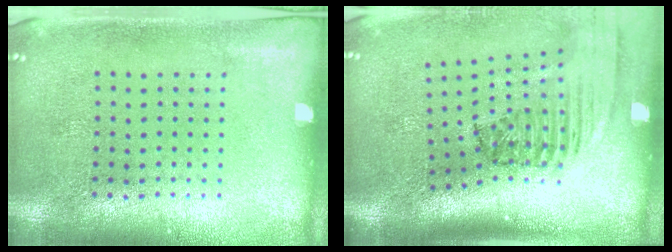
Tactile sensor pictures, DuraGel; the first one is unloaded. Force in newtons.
{"total": 2.4, "press": 1.5, "slide": 1.8}